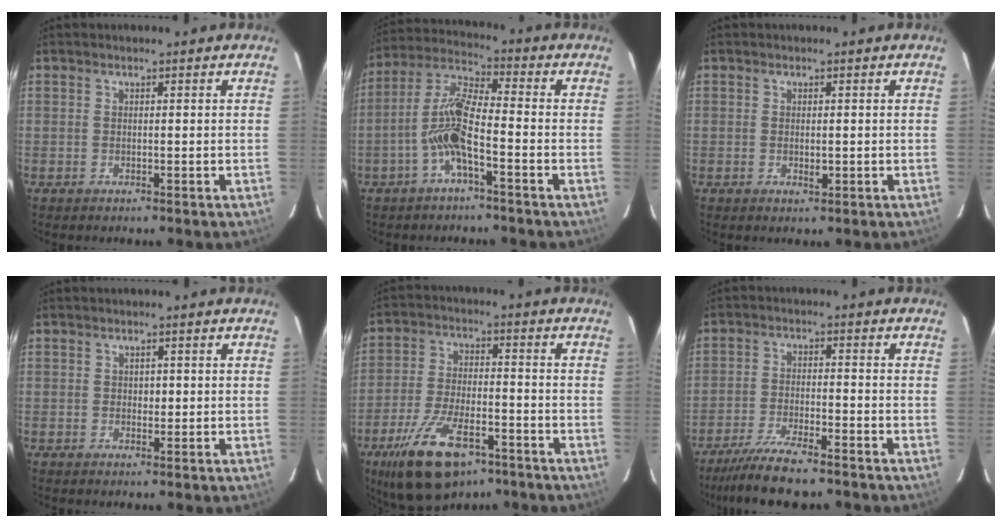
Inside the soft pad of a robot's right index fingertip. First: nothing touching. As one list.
[{"total": 9.2, "force": [-3.1, 1.5, 8.6], "torque": [-0.183, 0.017, -0.065]}, {"total": 1.3, "force": [-0.2, 0.5, 1.1], "torque": [-0.020, -0.003, -0.001]}, {"total": 1.1, "force": [0.1, 0.8, 0.7], "torque": [-0.008, 0.001, 0.001]}, {"total": 13.9, "force": [-8.4, 5.3, 9.7], "torque": [-0.194, -0.013, -0.142]}, {"total": 9.2, "force": [-7.7, 0.6, 5.0], "torque": [-0.083, -0.025, -0.130]}]